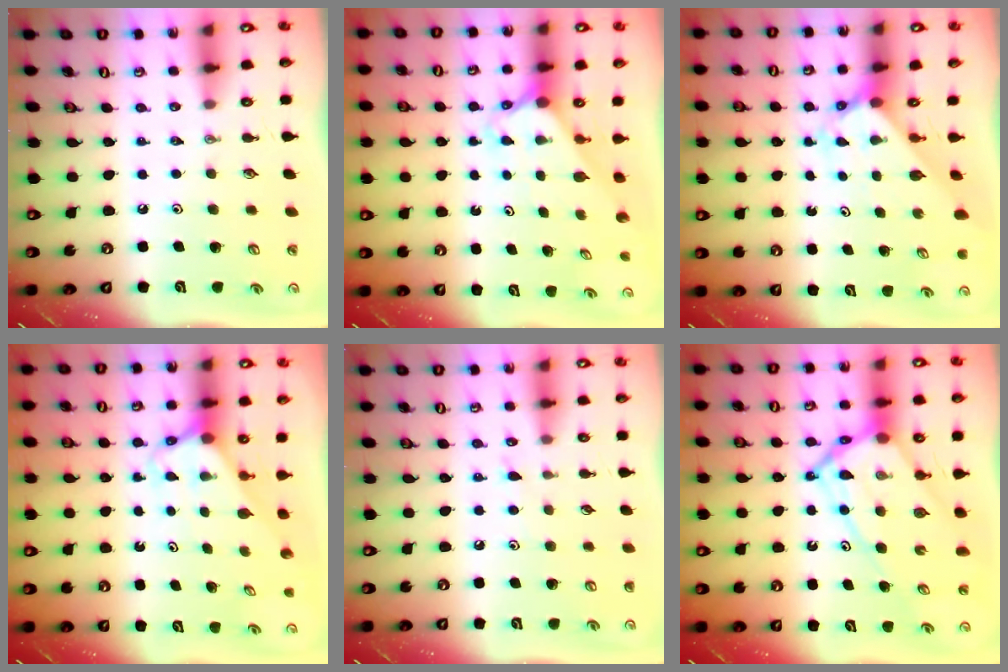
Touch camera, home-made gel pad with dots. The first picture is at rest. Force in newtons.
{"total": 2.4, "press": 2.4, "slide": 0.3}
{"total": 2.3, "press": 2.3, "slide": 0.2}
{"total": 2.5, "press": 2.5, "slide": 0.2}
{"total": 6.0, "press": 6.0, "slide": 0.6}
{"total": 16.2, "press": 16.1, "slide": 1.7}